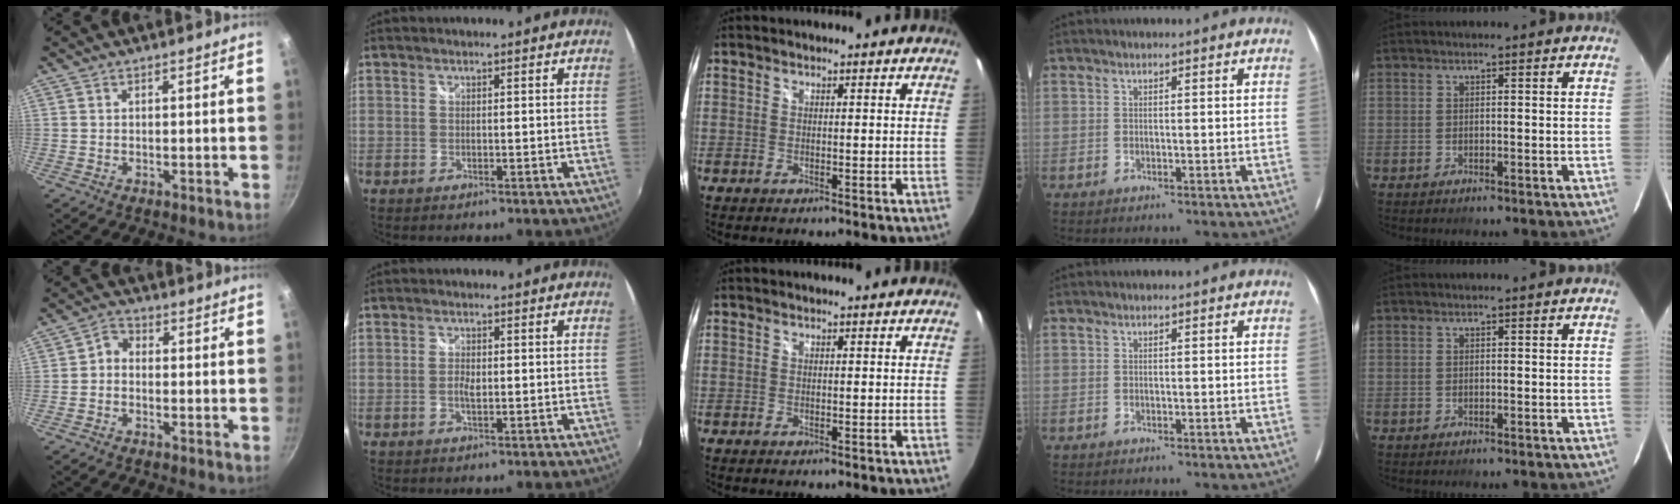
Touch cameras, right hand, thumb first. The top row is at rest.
{"thumb": {"total": 2.7, "force": [-0.9, 2.0, 1.5], "torque": [-0.027, 0.020, -0.028]}, "index": {"total": 1.7, "force": [-0.2, 0.8, 1.4], "torque": [-0.028, 0.000, -0.006]}}